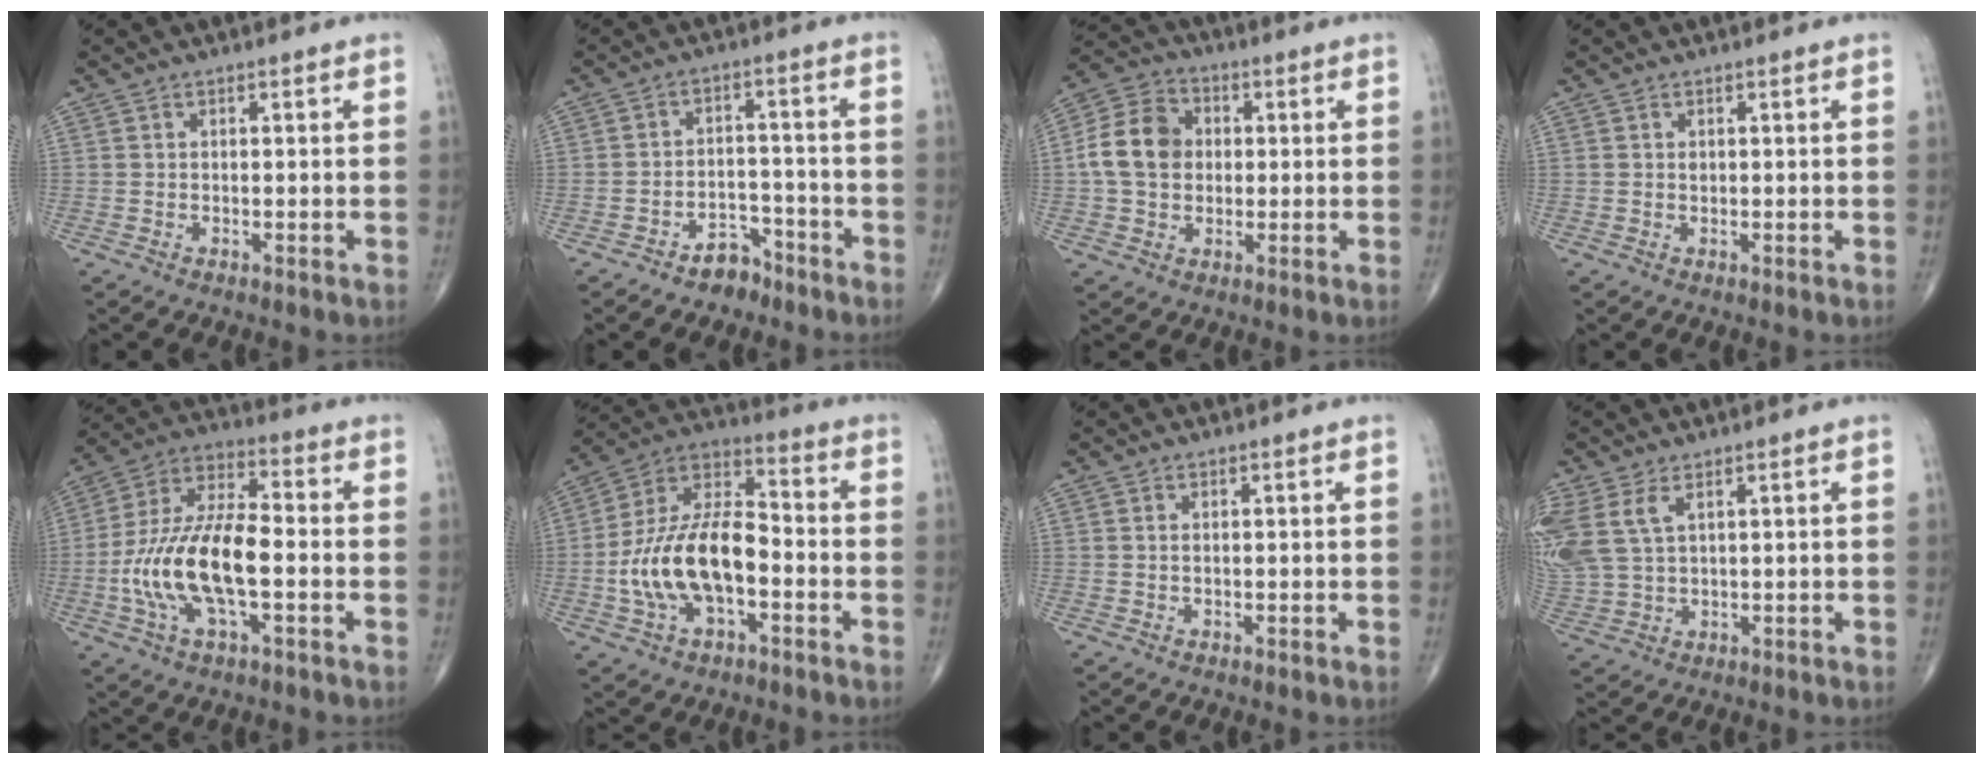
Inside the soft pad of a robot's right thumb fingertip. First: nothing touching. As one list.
[{"total": 5.2, "force": [-4.0, 3.1, 1.6], "torque": [-0.002, 0.040, -0.061]}, {"total": 11.0, "force": [0.5, 8.7, 6.7], "torque": [-0.109, 0.021, 0.001]}, {"total": 0.7, "force": [0.2, 0.5, 0.5], "torque": [-0.006, 0.000, 0.005]}, {"total": 17.4, "force": [-3.6, 7.2, 15.4], "torque": [-0.309, 0.033, -0.068]}, {"total": 17.8, "force": [-3.9, 9.2, 14.7], "torque": [-0.274, 0.042, -0.073]}, {"total": 0.6, "force": [0.2, 0.3, 0.5], "torque": [-0.014, 0.004, 0.006]}, {"total": 10.0, "force": [4.1, 5.5, 7.3], "torque": [-0.190, 0.000, 0.096]}]